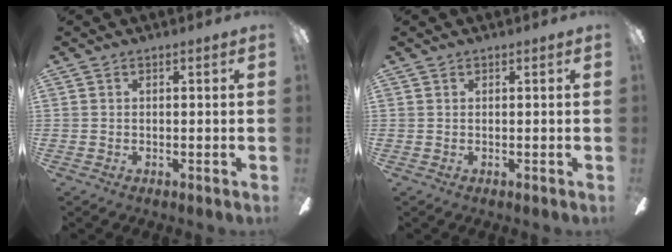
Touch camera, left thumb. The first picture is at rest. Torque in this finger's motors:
{"motor_torque": [-0.02, 0.02, 0.00, 0.00, 0.00]}